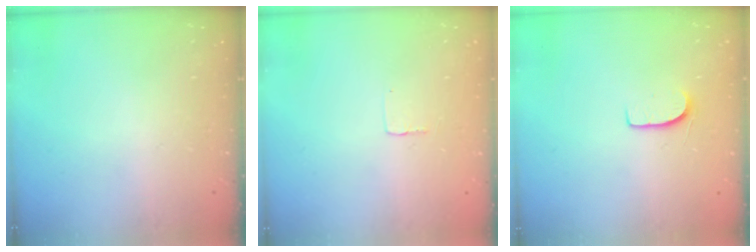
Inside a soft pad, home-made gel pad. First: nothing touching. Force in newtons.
{"total": 1.9, "press": 1.9, "slide": 0.1}
{"total": 7.1, "press": 7.1, "slide": 0.6}